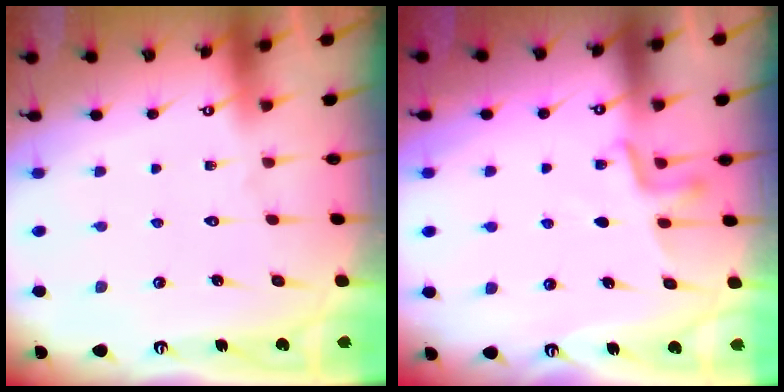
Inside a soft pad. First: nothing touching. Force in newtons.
{"total": 6.3, "press": 6.2, "slide": 1.1}